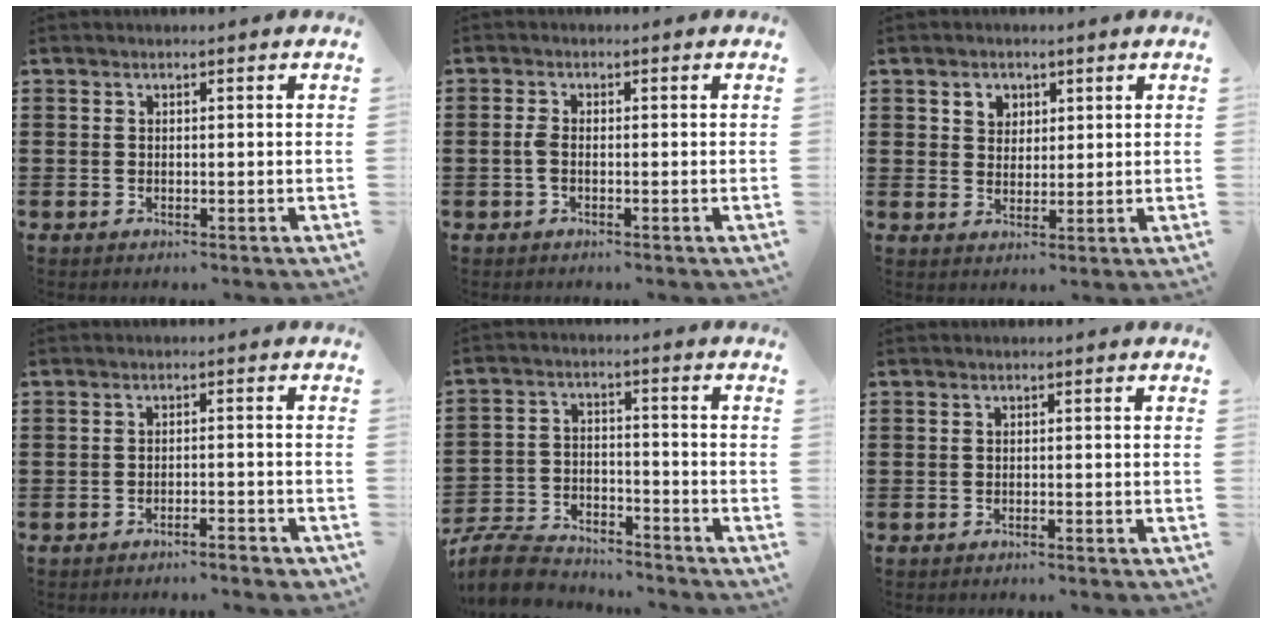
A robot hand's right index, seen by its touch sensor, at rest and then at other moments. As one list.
[{"total": 2.1, "force": [-0.5, 0.8, 1.8], "torque": [-0.051, -0.004, -0.015]}, {"total": 2.8, "force": [1.4, 2.4, 0.6], "torque": [-0.022, 0.011, 0.025]}, {"total": 2.3, "force": [-2.3, -0.1, 0.5], "torque": [-0.013, 0.000, -0.048]}, {"total": 7.7, "force": [-7.5, 1.5, 1.4], "torque": [-0.039, 0.015, -0.150]}, {"total": 0.7, "force": [-0.7, -0.1, 0.2], "torque": [-0.005, -0.002, -0.013]}]